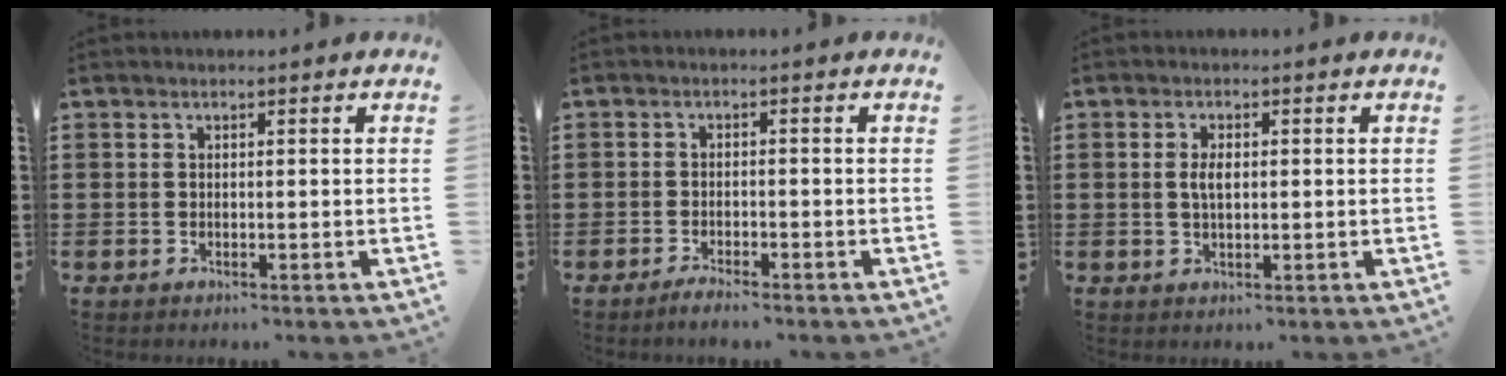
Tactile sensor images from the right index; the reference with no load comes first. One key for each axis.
{"total": 1.6, "fx": -1.6, "fy": 0.1, "fz": 0.4, "tx": -0.011, "ty": 0.001, "tz": -0.030}
{"total": 2.7, "fx": 0.2, "fy": 1.1, "fz": 2.4, "tx": -0.050, "ty": 0.005, "tz": 0.002}